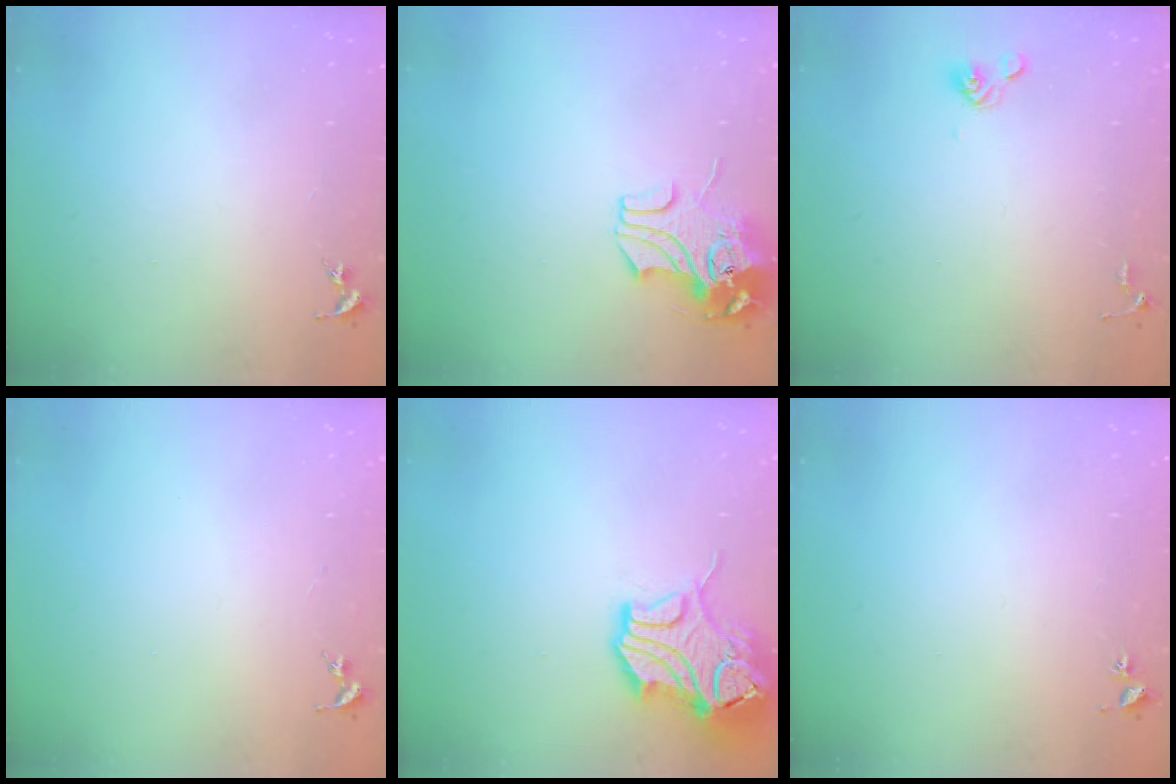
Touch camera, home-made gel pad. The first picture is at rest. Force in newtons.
{"total": 9.6, "press": 9.5, "slide": 1.4}
{"total": 5.7, "press": 5.3, "slide": 2.1}
{"total": 0.0}
{"total": 15.7, "press": 15.6, "slide": 2.3}
{"total": 2.0, "press": 2.0, "slide": 0.3}